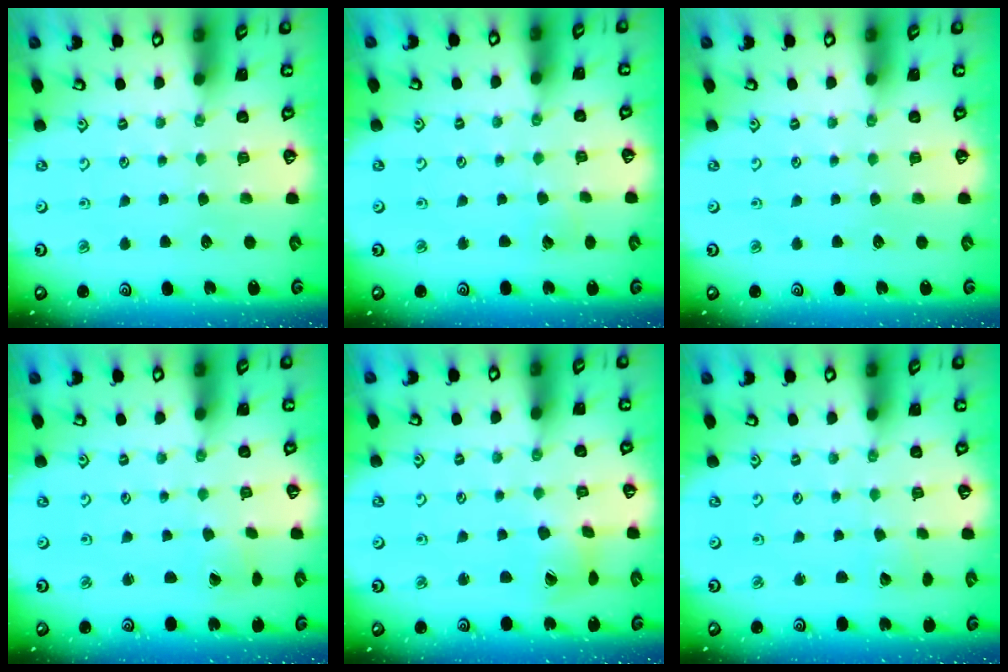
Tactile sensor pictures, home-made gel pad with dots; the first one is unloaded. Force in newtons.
{"total": 1.7, "press": 1.7, "slide": 0.1}
{"total": 0.0}
{"total": 1.0, "press": 1.0, "slide": 0.1}
{"total": 5.3, "press": 5.3, "slide": 0.6}
{"total": 1.8, "press": 1.8, "slide": 0.2}